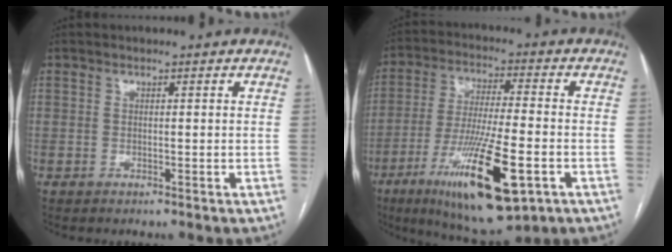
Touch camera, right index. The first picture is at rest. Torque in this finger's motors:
{"motor_torque": [1.54, -0.37, 0.95, 0.21]}